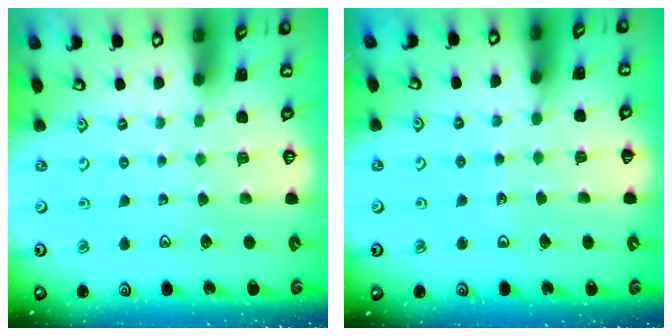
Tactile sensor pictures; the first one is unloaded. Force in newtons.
{"total": 2.5, "press": 2.5, "slide": 0.2}